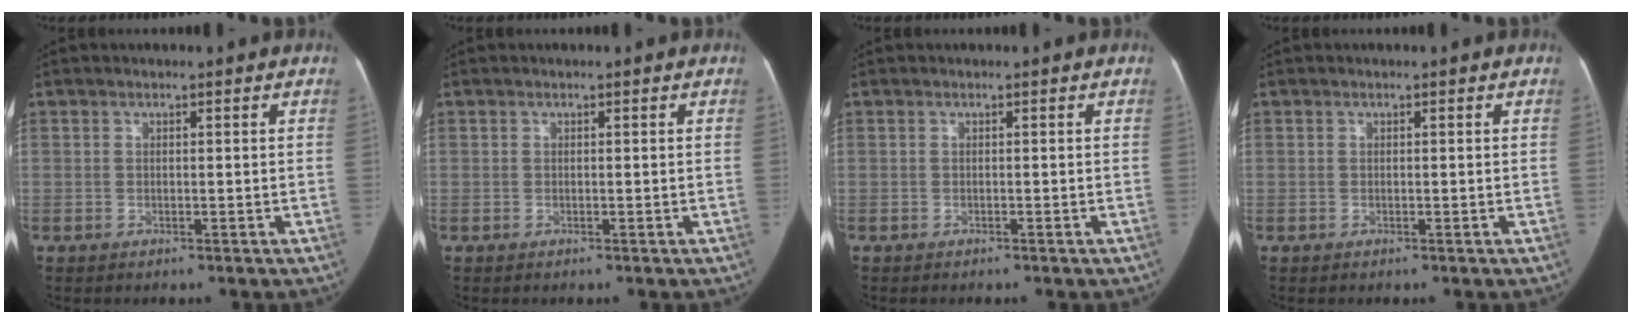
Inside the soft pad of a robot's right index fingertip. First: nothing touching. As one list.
[{"total": 0.0}, {"total": 0.0}, {"total": 0.0}]